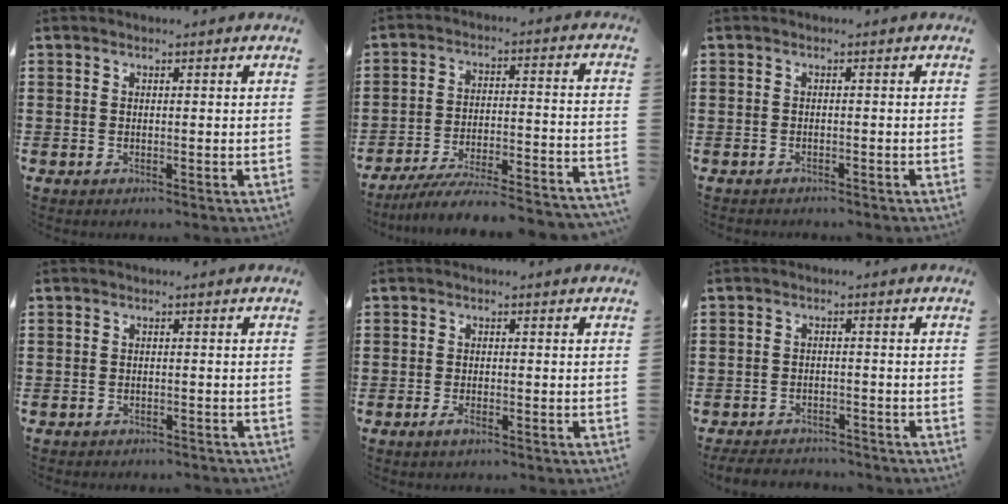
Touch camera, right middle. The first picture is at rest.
{"total": 6.7, "force": [-6.3, -0.1, 2.3], "torque": [-0.033, -0.006, -0.124]}
{"total": 0.9, "force": [-0.8, 0.2, -0.1], "torque": [-0.001, 0.003, -0.019]}
{"total": 1.3, "force": [-1.3, 0.3, -0.1], "torque": [-0.002, 0.004, -0.029]}
{"total": 1.7, "force": [-1.0, 0.7, 1.2], "torque": [-0.030, -0.001, -0.023]}
{"total": 3.4, "force": [-3.3, 0.7, 0.1], "torque": [-0.012, -0.001, -0.073]}